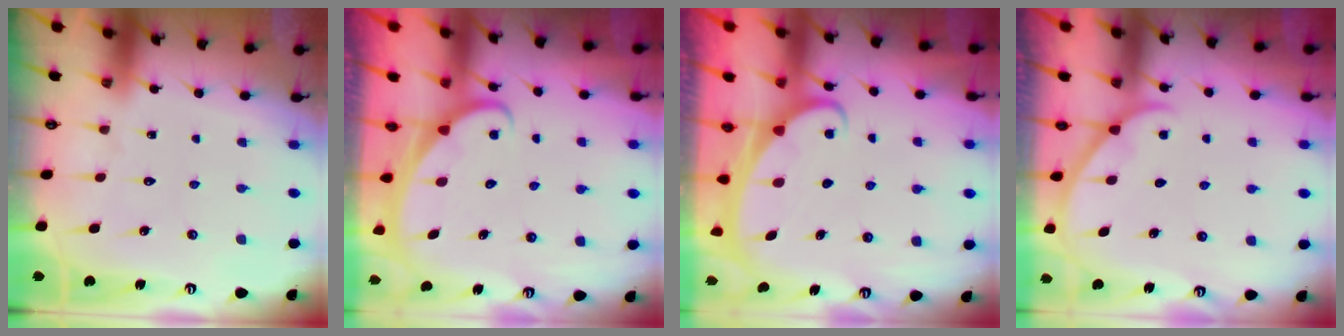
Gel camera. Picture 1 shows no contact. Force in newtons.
{"total": 2.1, "press": 2.1, "slide": 0.2}
{"total": 2.5, "press": 2.5, "slide": 0.3}
{"total": 2.9, "press": 2.8, "slide": 0.3}